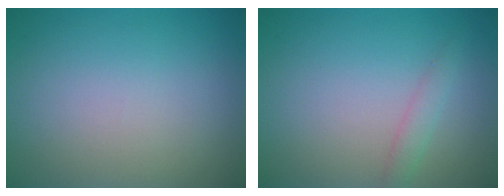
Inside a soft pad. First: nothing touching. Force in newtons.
{"total": 1.4, "press": 1.4, "slide": 0.1}